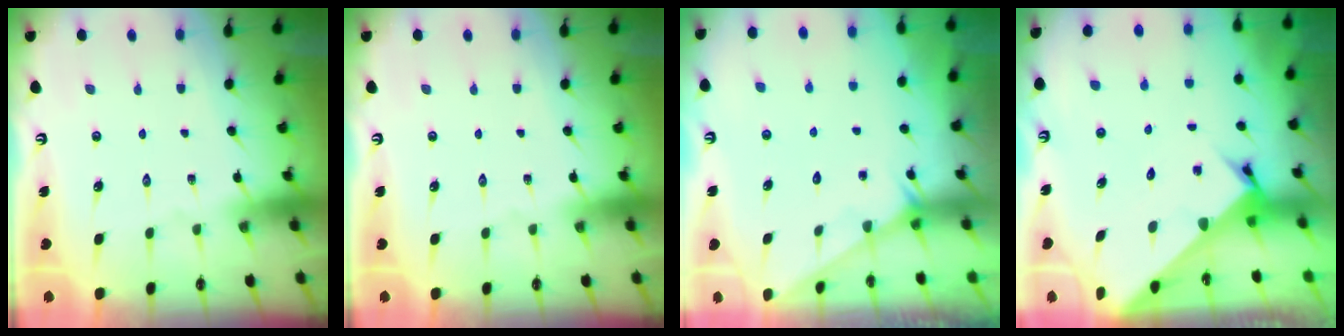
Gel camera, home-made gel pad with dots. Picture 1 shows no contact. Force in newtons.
{"total": 0.0}
{"total": 1.3, "press": 1.3, "slide": 0.1}
{"total": 2.9, "press": 2.9, "slide": 0.2}